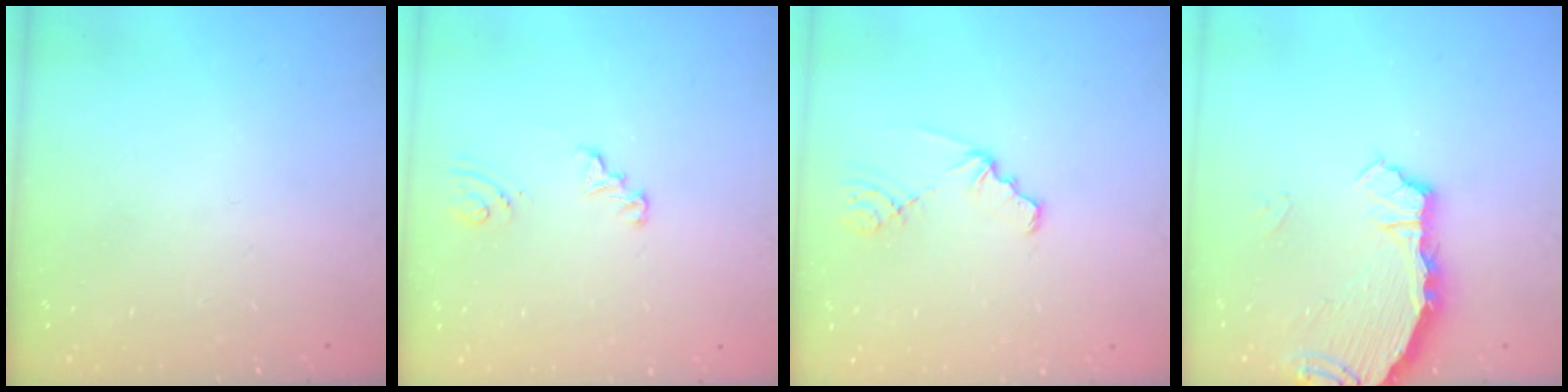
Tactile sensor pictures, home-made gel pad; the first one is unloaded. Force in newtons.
{"total": 2.3, "press": 2.3, "slide": 0.2}
{"total": 1.6, "press": 1.6, "slide": 0.1}
{"total": 3.7, "press": 3.7, "slide": 0.2}